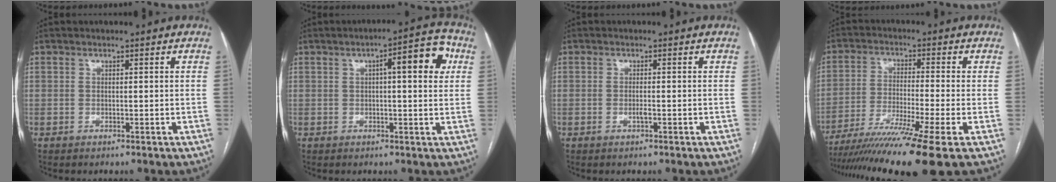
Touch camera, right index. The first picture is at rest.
{"total": 8.0, "force": [2.1, 1.7, 7.5], "torque": [-0.100, 0.024, 0.022]}
{"total": 1.2, "force": [-0.4, 0.2, 1.1], "torque": [-0.023, 0.000, -0.007]}
{"total": 15.2, "force": [-11.2, -2.2, 10.0], "torque": [-0.165, -0.042, -0.185]}